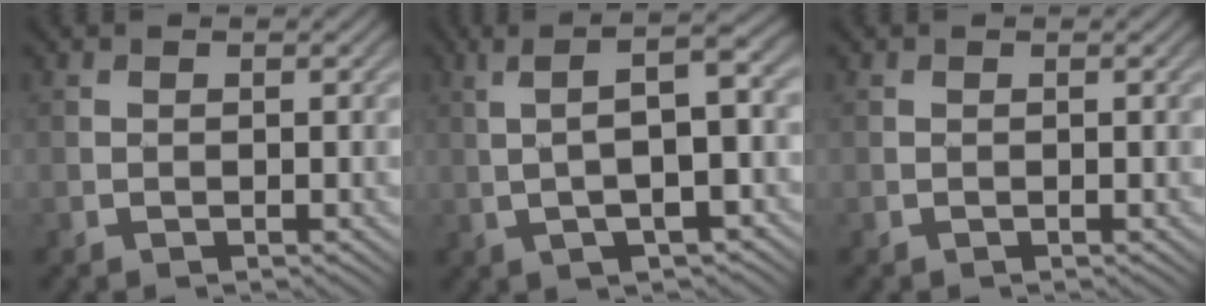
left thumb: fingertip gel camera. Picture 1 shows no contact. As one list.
[{"total": 7.6, "force": [0.5, 1.8, 7.4], "torque": [-0.132, 0.021, 0.004]}, {"total": 0.0}]